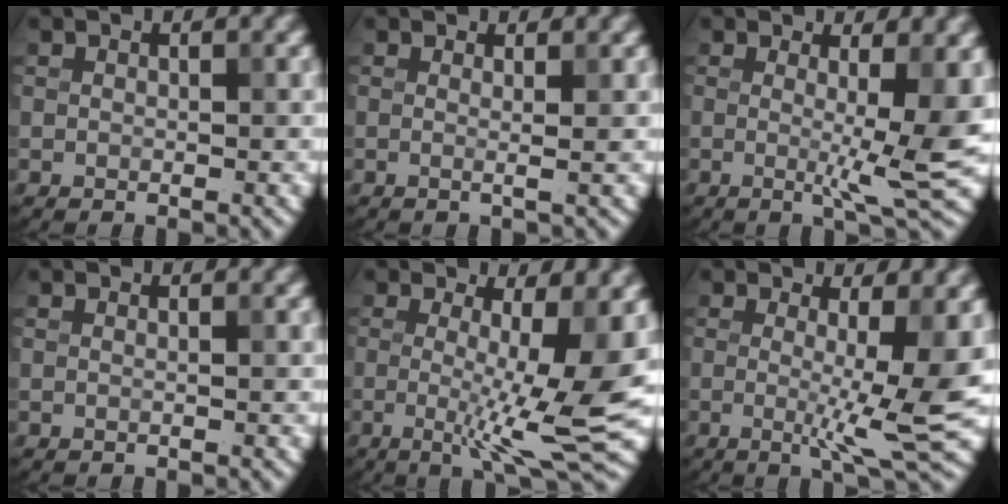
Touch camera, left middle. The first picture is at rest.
{"total": 0.8, "force": [0.2, -0.2, 0.7], "torque": [-0.010, 0.001, 0.000]}
{"total": 5.2, "force": [0.1, 0.5, 5.2], "torque": [-0.078, -0.010, 0.002]}
{"total": 0.0}
{"total": 8.8, "force": [-0.6, 1.4, 8.7], "torque": [-0.133, -0.016, -0.009]}
{"total": 6.4, "force": [-0.2, 0.7, 6.3], "torque": [-0.096, -0.014, -0.002]}